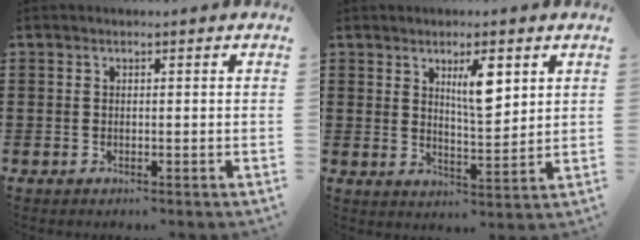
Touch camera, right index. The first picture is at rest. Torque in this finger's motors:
{"motor_torque": [0.65, 0.29, 0.32, 0.05]}